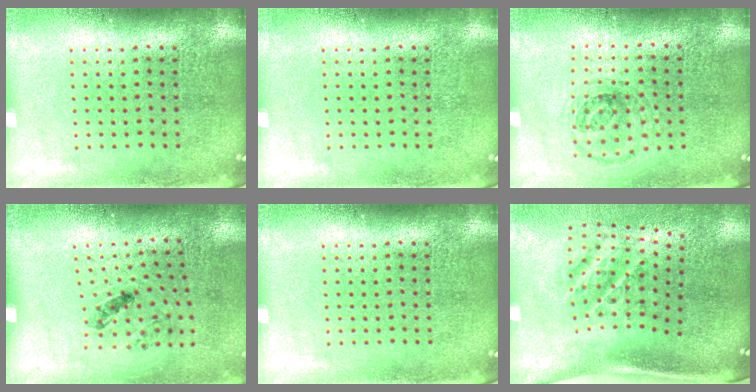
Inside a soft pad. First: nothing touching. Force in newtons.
{"total": 0.0}
{"total": 1.0, "press": 0.9, "slide": 0.4}
{"total": 1.2, "press": 0.7, "slide": 0.9}
{"total": 0.0}
{"total": 2.3, "press": 1.3, "slide": 1.9}